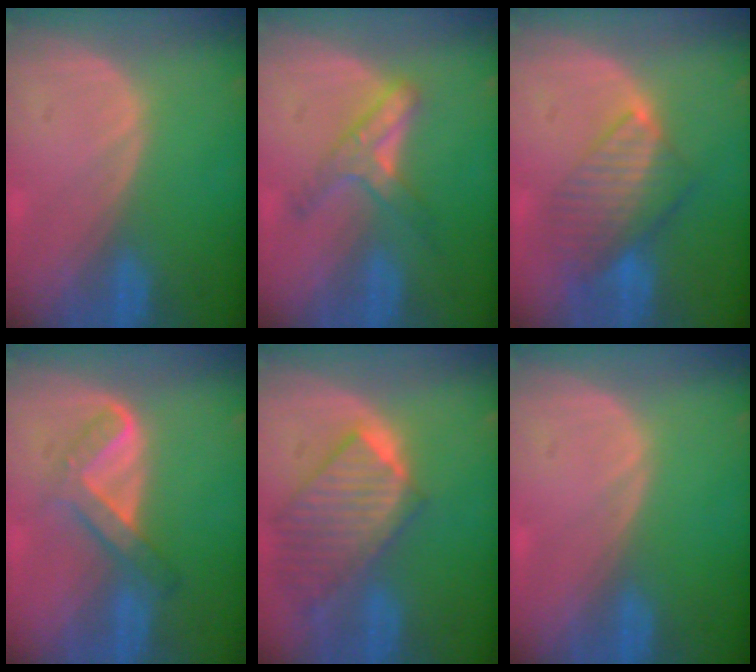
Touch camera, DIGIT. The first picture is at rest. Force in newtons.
{"total": 5.1, "press": 5.1, "slide": 0.3}
{"total": 8.1, "press": 7.1, "slide": 4.0}
{"total": 5.3, "press": 5.0, "slide": 1.6}
{"total": 10.0, "press": 8.8, "slide": 4.7}
{"total": 0.0}